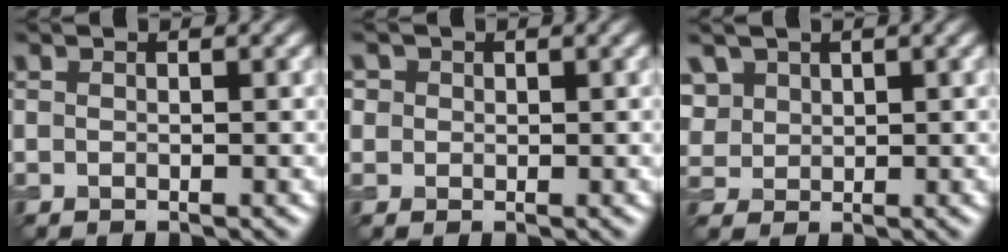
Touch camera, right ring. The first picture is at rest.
{"total": 2.1, "force": [0.9, 1.7, 0.7], "torque": [-0.020, 0.002, 0.013]}
{"total": 3.6, "force": [1.9, 2.6, 1.5], "torque": [-0.058, 0.008, 0.052]}